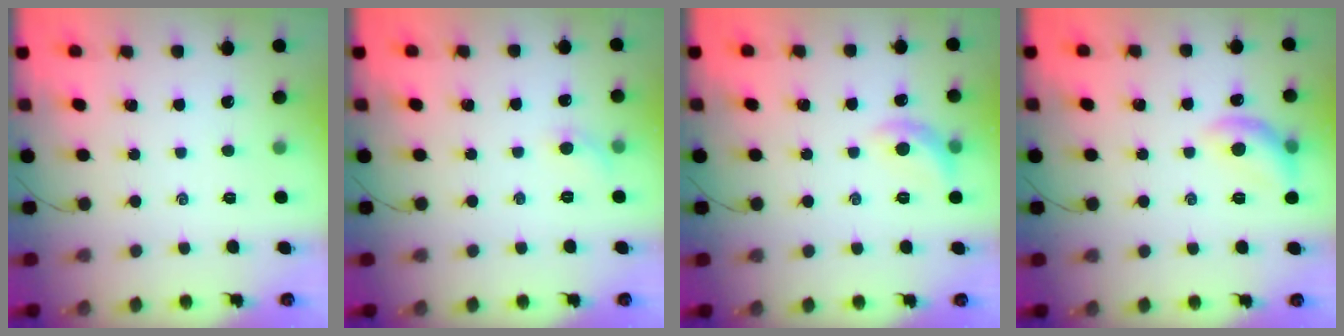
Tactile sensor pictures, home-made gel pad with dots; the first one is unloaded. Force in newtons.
{"total": 4.5, "press": 4.3, "slide": 1.5}
{"total": 7.9, "press": 7.9, "slide": 0.5}
{"total": 9.5, "press": 9.5, "slide": 0.7}